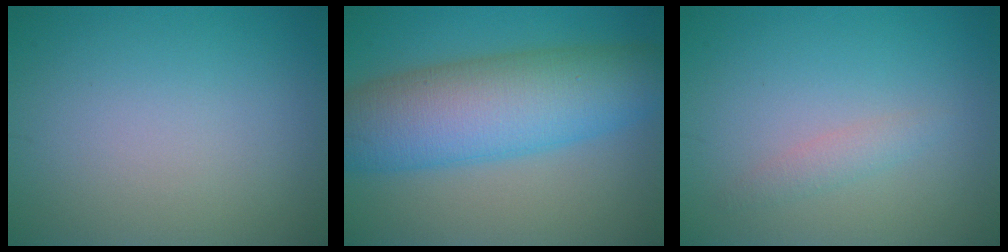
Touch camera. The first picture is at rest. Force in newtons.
{"total": 10.2, "press": 10.2, "slide": 0.1}
{"total": 1.3, "press": 1.3, "slide": 0.0}